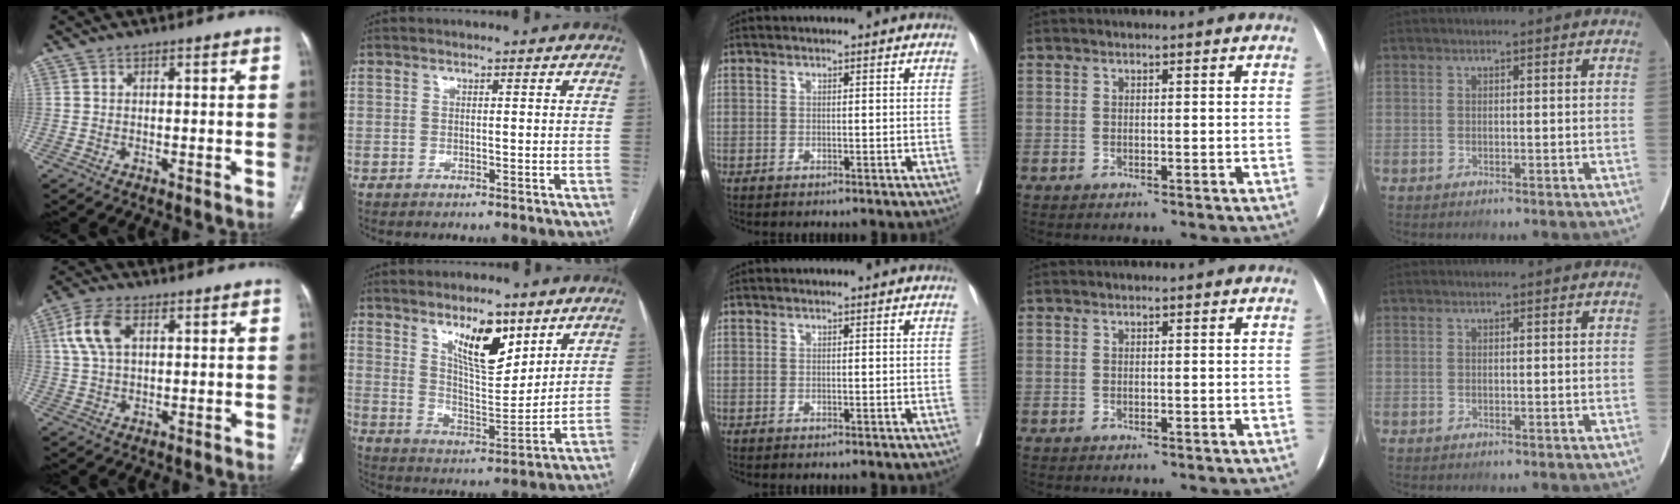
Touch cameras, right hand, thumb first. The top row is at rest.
{"thumb": {"total": 8.2, "force": [2.6, 4.5, 6.3], "torque": [-0.136, 0.009, 0.052]}, "index": {"total": 10.1, "force": [6.2, 3.2, 7.4], "torque": [-0.127, -0.006, 0.115]}}